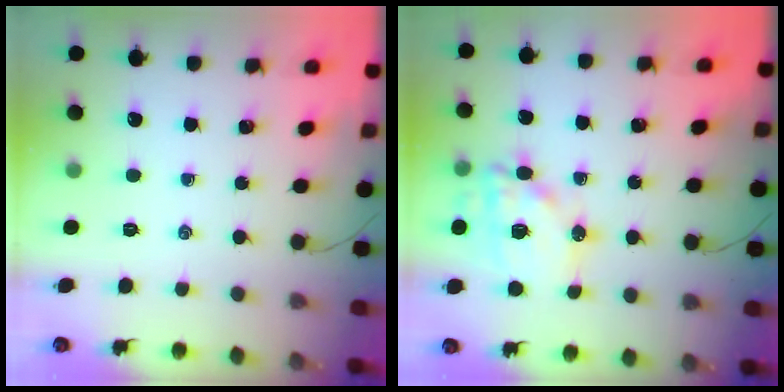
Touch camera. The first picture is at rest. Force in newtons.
{"total": 14.6, "press": 14.4, "slide": 2.6}